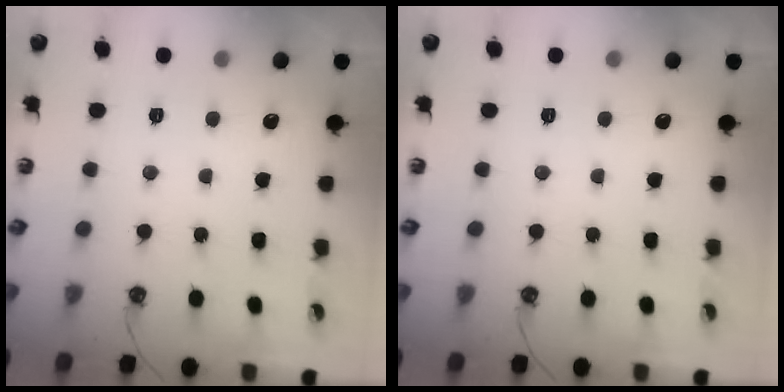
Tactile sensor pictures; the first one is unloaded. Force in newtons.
{"total": 0.0}